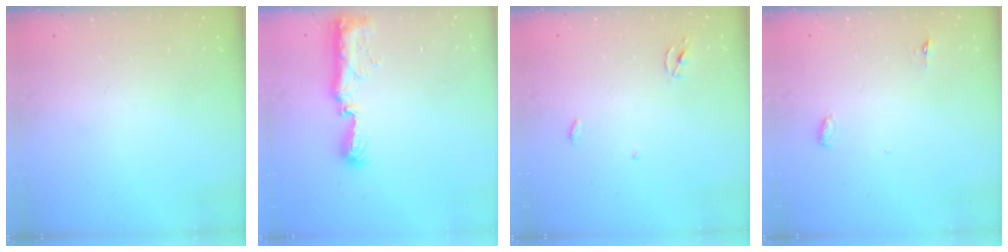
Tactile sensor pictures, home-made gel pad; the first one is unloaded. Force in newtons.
{"total": 9.1, "press": 9.1, "slide": 0.8}
{"total": 2.5, "press": 2.5, "slide": 0.1}
{"total": 3.0, "press": 2.8, "slide": 0.9}